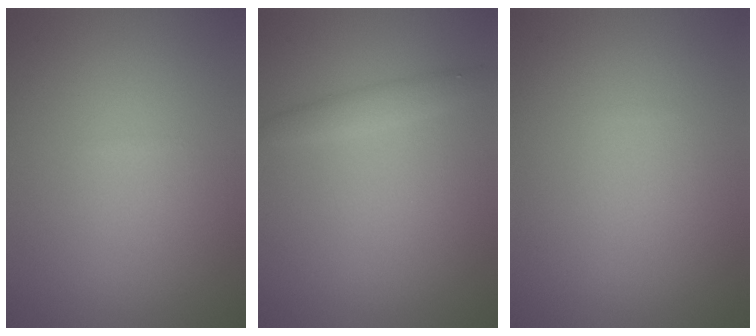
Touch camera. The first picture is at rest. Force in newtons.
{"total": 1.6, "press": 1.6, "slide": 0.1}
{"total": 0.0}